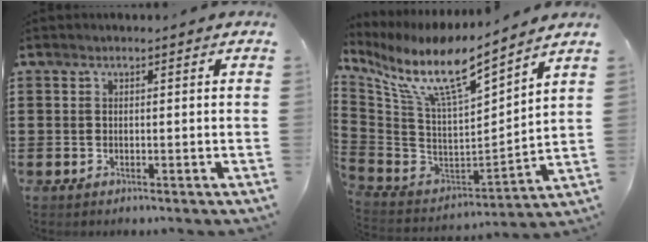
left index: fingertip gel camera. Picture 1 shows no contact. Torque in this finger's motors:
{"motor_torque": [0.84, 0.93, 0.79, 0.20]}